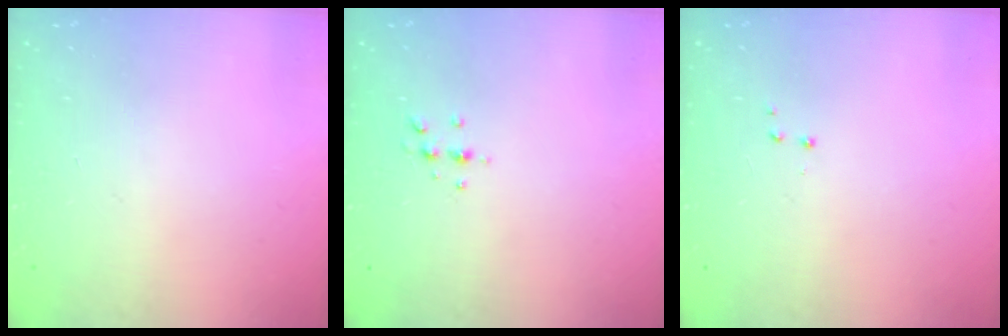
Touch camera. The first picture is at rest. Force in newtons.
{"total": 4.3, "press": 4.2, "slide": 1.1}
{"total": 2.8, "press": 2.7, "slide": 0.5}